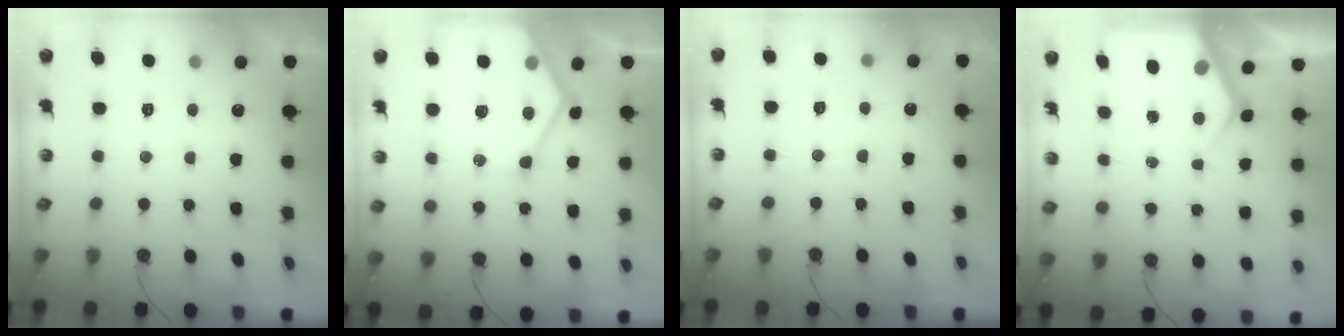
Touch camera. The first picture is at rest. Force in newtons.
{"total": 15.7, "press": 15.7, "slide": 1.6}
{"total": 2.8, "press": 2.7, "slide": 0.4}
{"total": 5.9, "press": 5.9, "slide": 0.5}